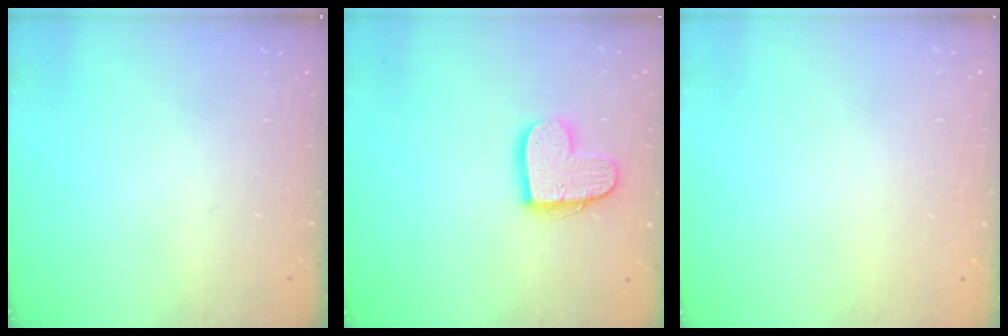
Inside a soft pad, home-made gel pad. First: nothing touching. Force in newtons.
{"total": 13.5, "press": 13.5, "slide": 0.9}
{"total": 0.0}